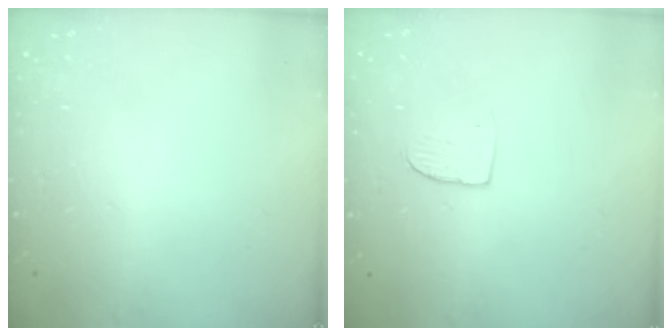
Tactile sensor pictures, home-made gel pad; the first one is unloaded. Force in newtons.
{"total": 4.1, "press": 4.1, "slide": 0.3}